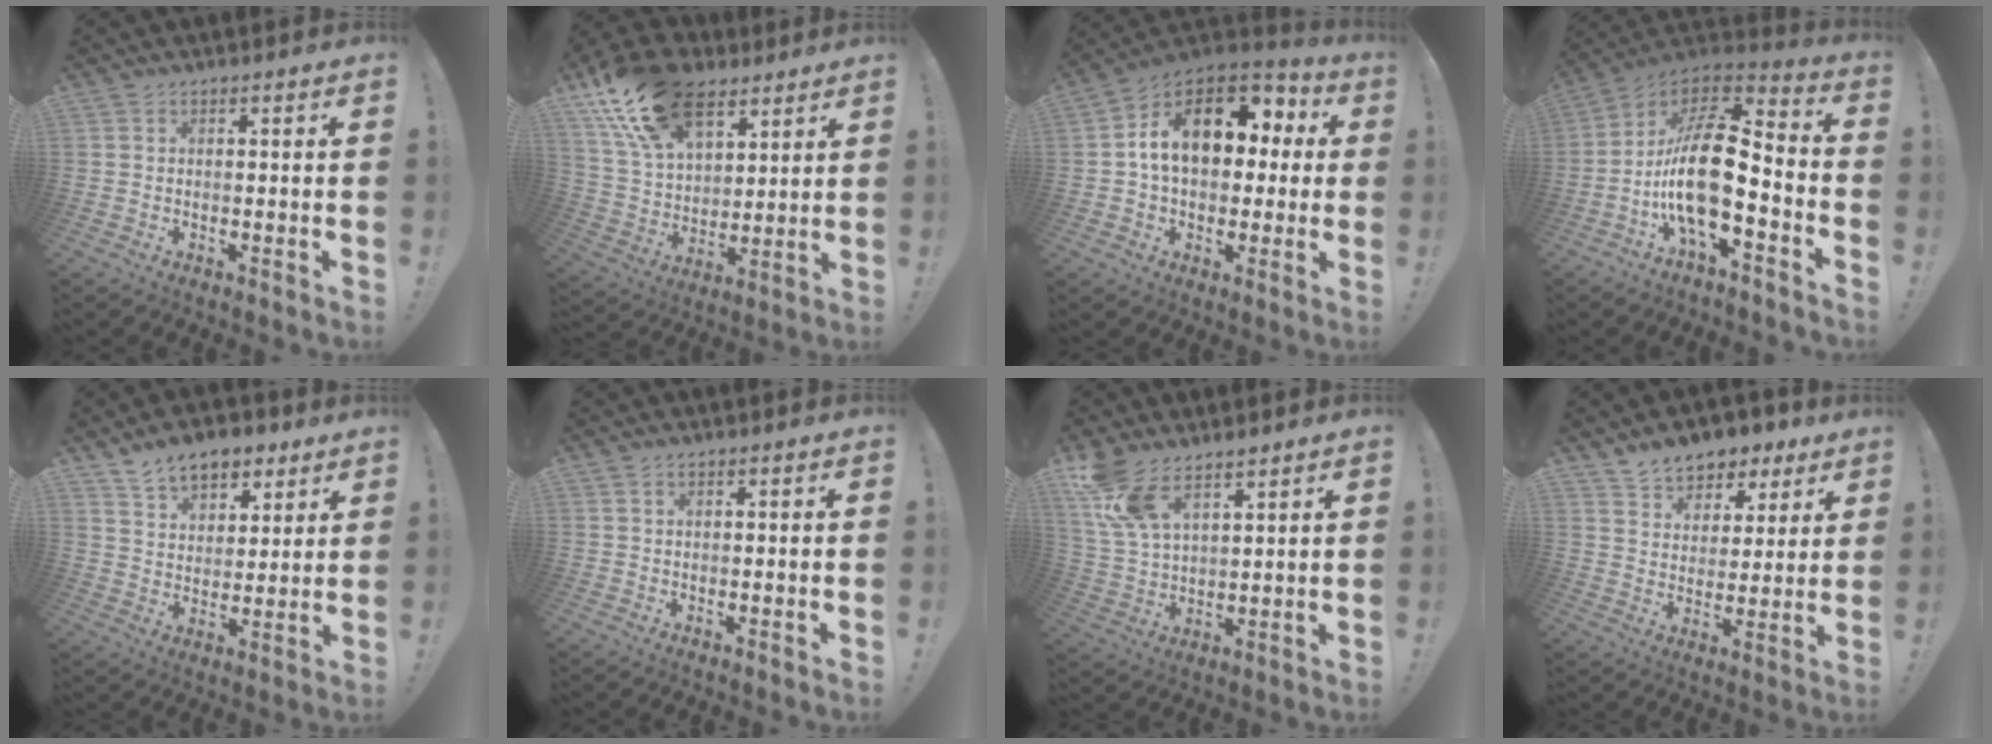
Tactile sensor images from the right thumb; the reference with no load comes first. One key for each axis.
{"total": 21.1, "fx": 12.2, "fy": 12.6, "fz": 11.8, "tx": -0.214, "ty": -0.057, "tz": 0.227}
{"total": 17.4, "fx": 3.8, "fy": 11.7, "fz": 12.3, "tx": -0.185, "ty": 0.003, "tz": 0.070}
{"total": 19.3, "fx": -4.3, "fy": 7.6, "fz": 17.2, "tx": -0.347, "ty": 0.024, "tz": -0.072}
{"total": 11.1, "fx": 7.7, "fy": 6.5, "fz": 4.6, "tx": -0.071, "ty": -0.041, "tz": 0.147}
{"total": 1.1, "fx": 0.6, "fy": 0.6, "fz": 0.8, "tx": -0.012, "ty": -0.001, "tz": 0.009}
{"total": 11.5, "fx": 8.4, "fy": 5.1, "fz": 6.1, "tx": -0.132, "ty": -0.033, "tz": 0.165}
{"total": 9.6, "fx": 7.6, "fy": 5.6, "fz": 2.1, "tx": -0.034, "ty": -0.054, "tz": 0.146}